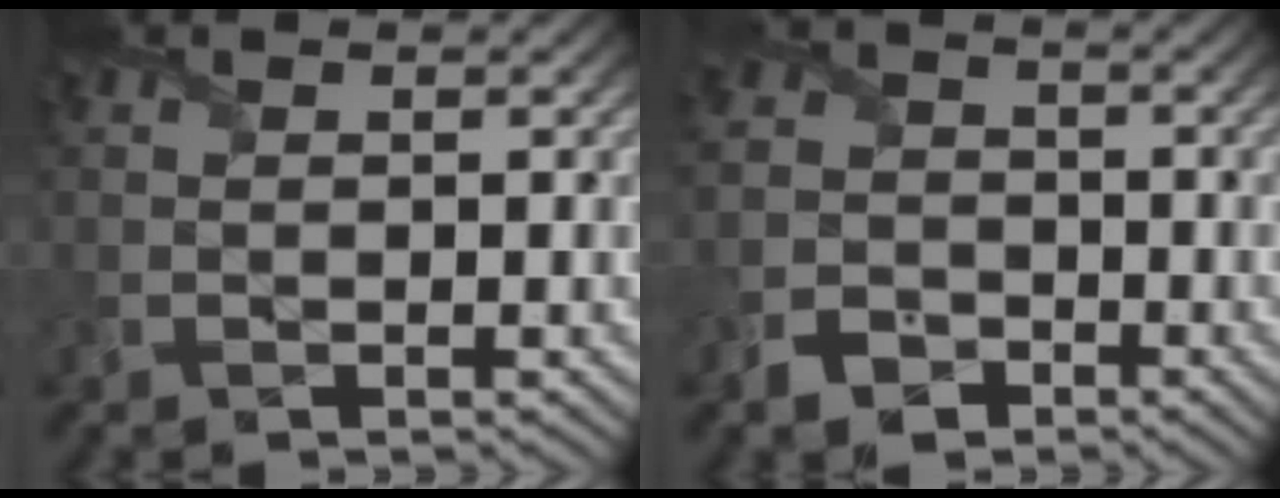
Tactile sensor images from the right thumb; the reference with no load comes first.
{"total": 3.9, "force": [-2.6, 2.7, 1.1], "torque": [-0.031, -0.002, -0.062]}